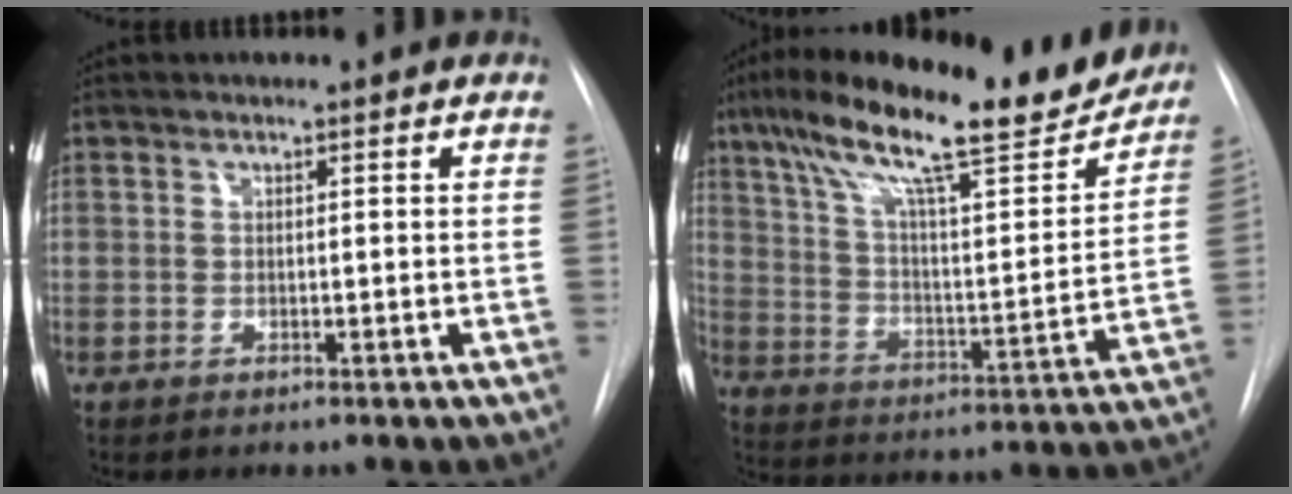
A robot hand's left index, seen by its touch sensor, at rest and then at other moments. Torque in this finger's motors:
{"motor_torque": [0.84, -1.30, 0.58, 0.11]}